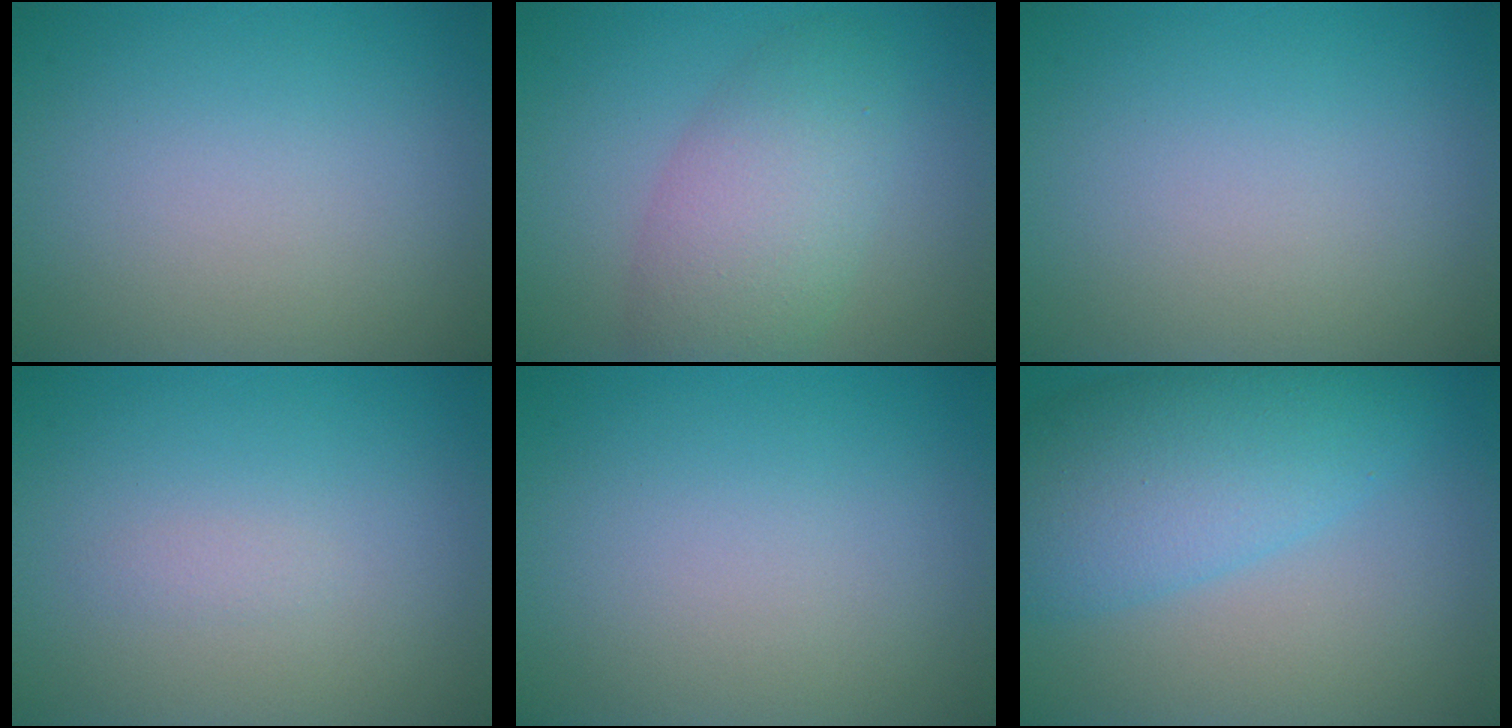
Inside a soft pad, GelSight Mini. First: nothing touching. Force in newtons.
{"total": 5.5, "press": 5.5, "slide": 0.2}
{"total": 0.0}
{"total": 0.6, "press": 0.6, "slide": 0.0}
{"total": 0.0}
{"total": 7.6, "press": 7.6, "slide": 0.3}